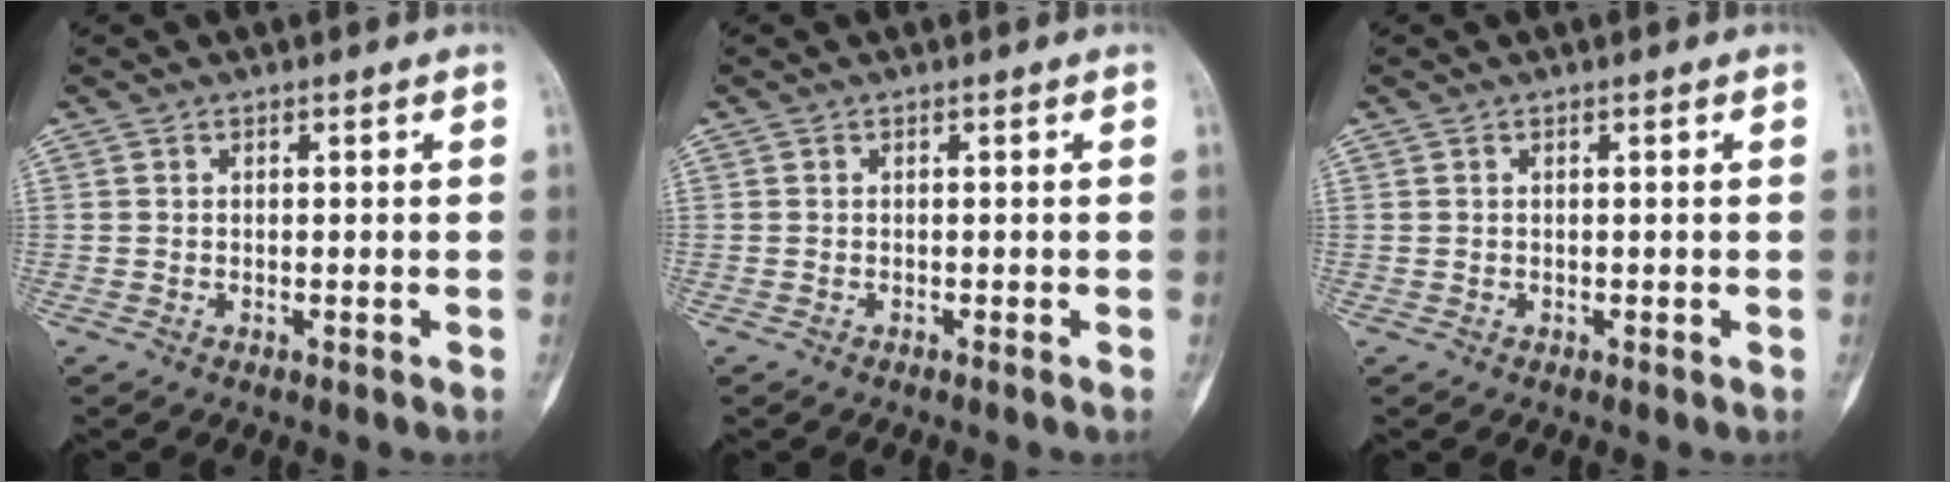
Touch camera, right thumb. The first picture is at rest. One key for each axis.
{"total": 0.0}
{"total": 0.0}